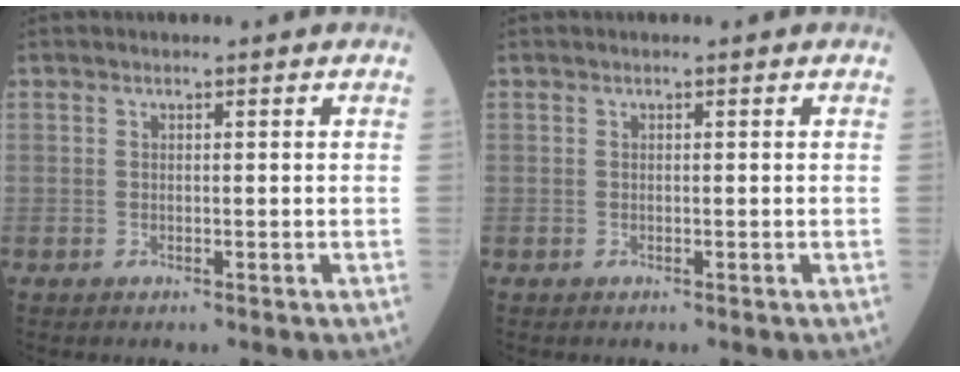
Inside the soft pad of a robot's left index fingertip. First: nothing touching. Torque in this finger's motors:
{"motor_torque": [0.00, 0.00, 0.00, 0.00]}